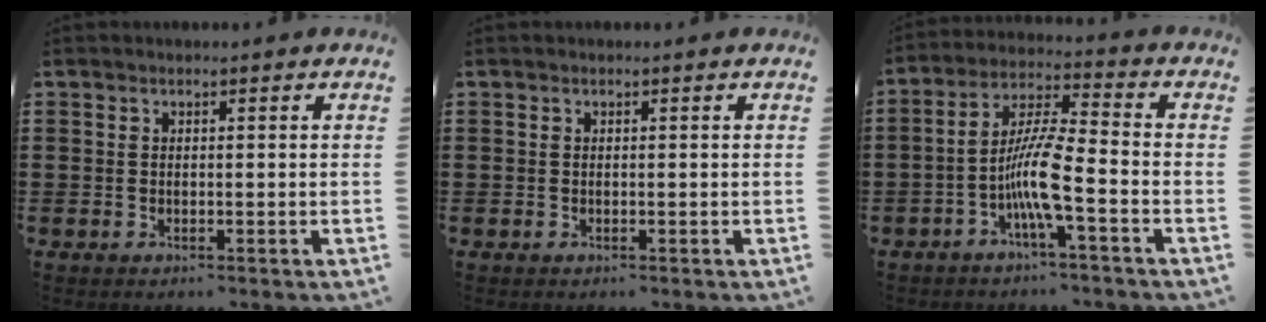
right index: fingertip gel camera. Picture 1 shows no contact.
{"total": 0.0}
{"total": 8.5, "force": [-3.4, 1.0, 7.8], "torque": [-0.164, -0.010, -0.070]}